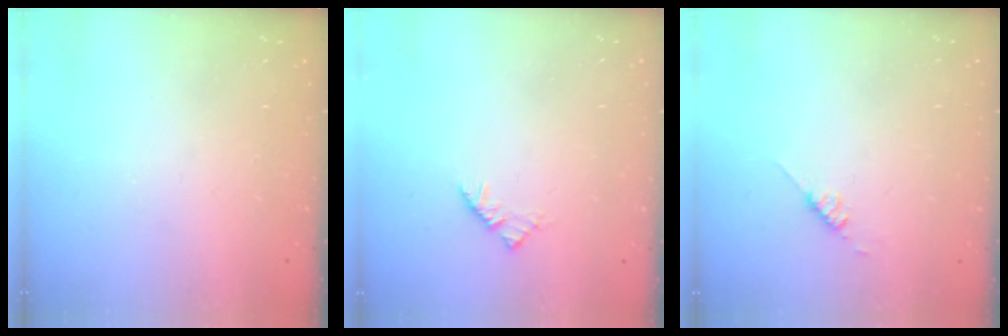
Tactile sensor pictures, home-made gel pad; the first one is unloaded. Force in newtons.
{"total": 2.9, "press": 2.8, "slide": 0.7}
{"total": 2.6, "press": 2.6, "slide": 0.3}